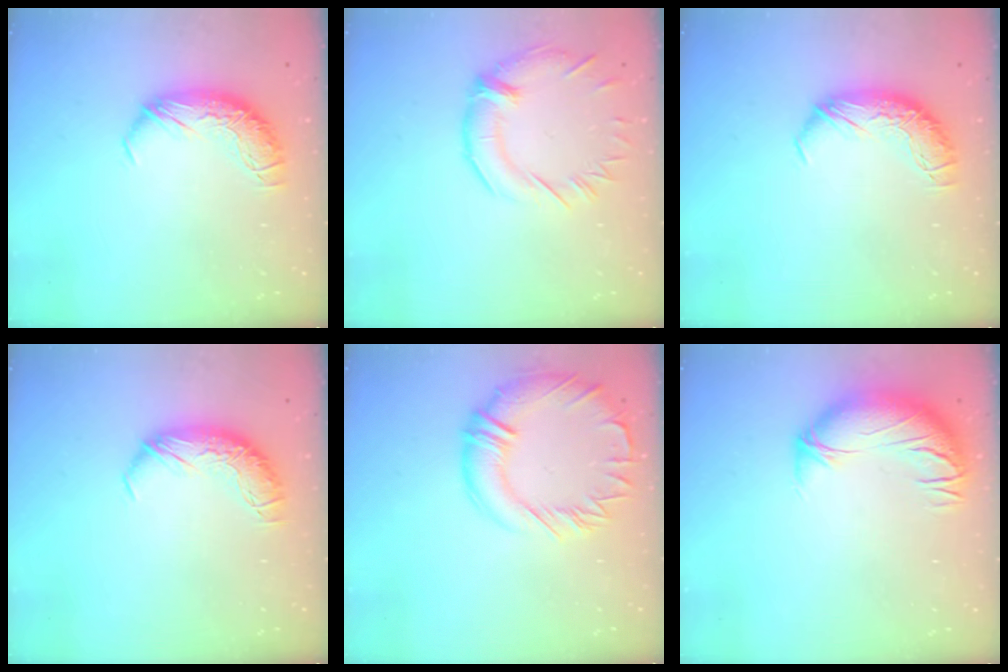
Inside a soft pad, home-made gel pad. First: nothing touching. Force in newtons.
{"total": 1.3, "press": 0.7, "slide": 1.1}
{"total": 0.0}
{"total": 0.0}
{"total": 7.1, "press": 6.7, "slide": 2.1}
{"total": 2.4, "press": 1.1, "slide": 2.1}